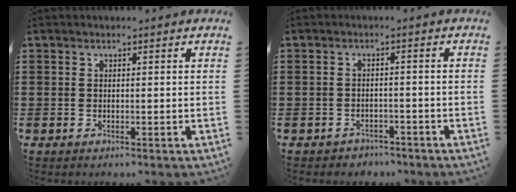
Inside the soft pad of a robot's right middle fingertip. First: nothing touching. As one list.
[{"total": 1.9, "force": [-1.8, 0.6, -0.1], "torque": [-0.005, 0.003, -0.041]}]